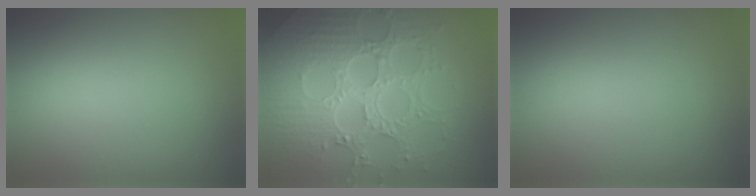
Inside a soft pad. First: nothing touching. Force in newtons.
{"total": 8.2, "press": 6.0, "slide": 5.6}
{"total": 0.0}